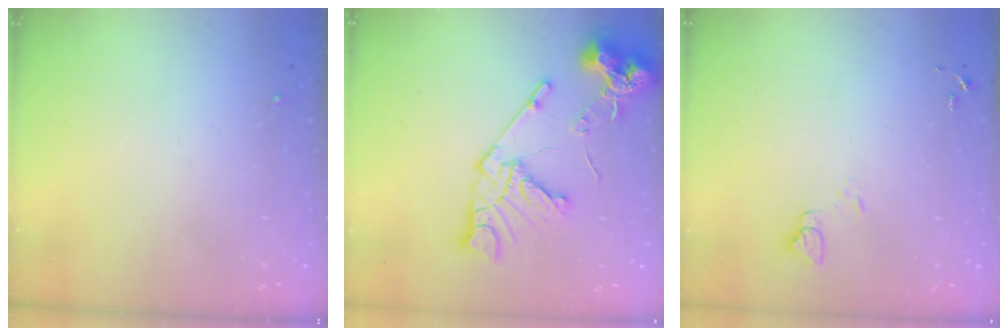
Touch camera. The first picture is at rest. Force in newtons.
{"total": 16.4, "press": 16.3, "slide": 1.9}
{"total": 3.9, "press": 3.9, "slide": 0.4}